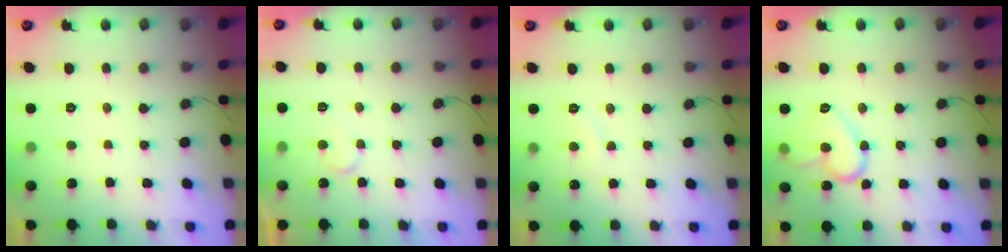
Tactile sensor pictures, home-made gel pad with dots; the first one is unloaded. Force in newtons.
{"total": 4.4, "press": 4.4, "slide": 0.2}
{"total": 4.8, "press": 4.7, "slide": 0.4}
{"total": 13.4, "press": 13.4, "slide": 0.7}